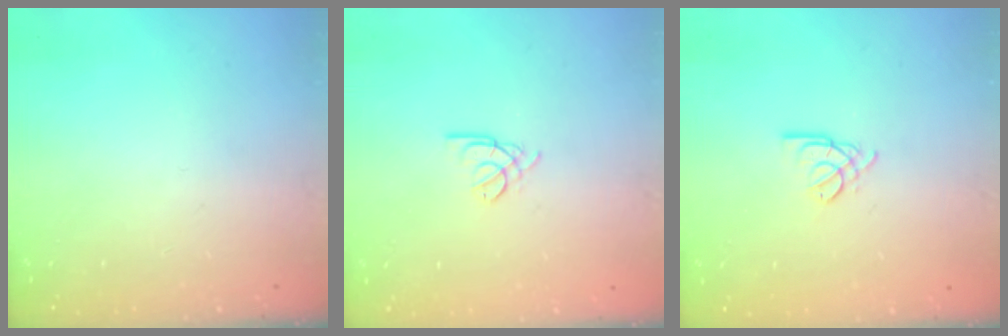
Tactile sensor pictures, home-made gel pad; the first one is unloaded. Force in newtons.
{"total": 2.2, "press": 2.1, "slide": 0.5}
{"total": 3.0, "press": 2.9, "slide": 0.5}